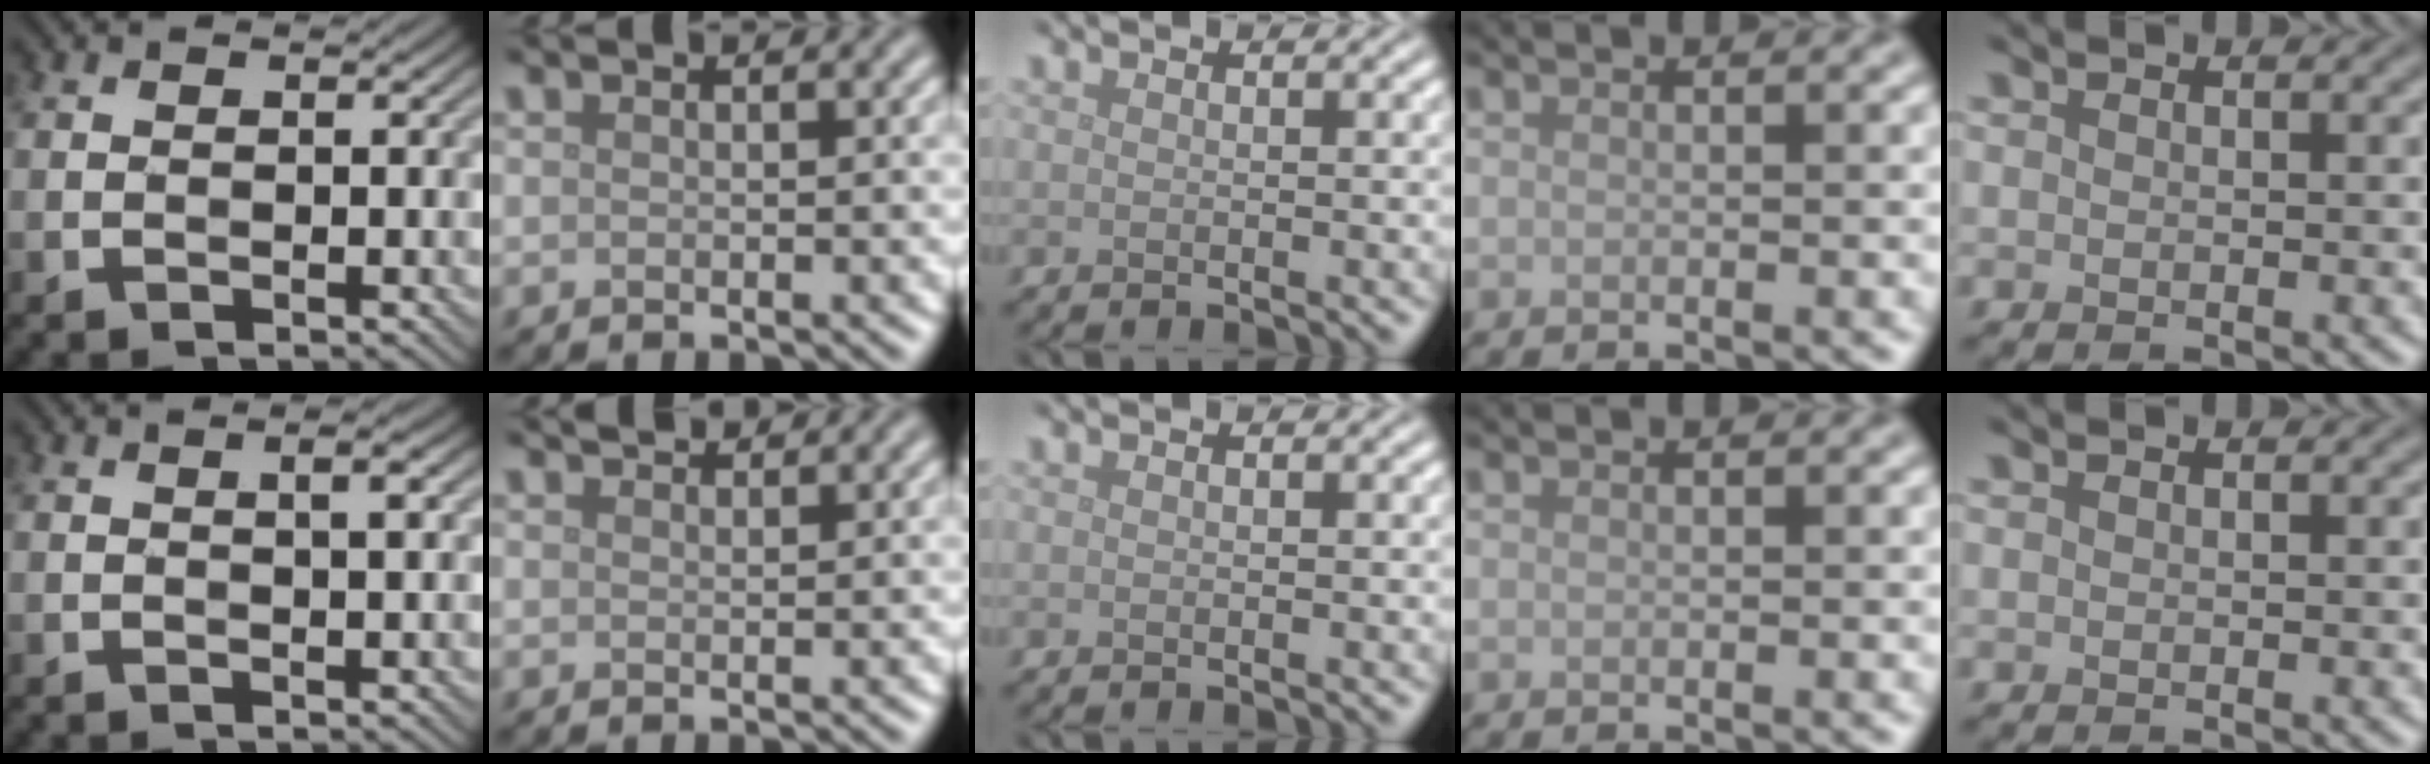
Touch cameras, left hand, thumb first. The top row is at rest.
{"thumb": {"total": 1.9, "force": [0.5, 0.2, 1.8], "torque": [-0.026, 0.003, 0.008]}, "index": {"total": 1.5, "force": [1.4, 0.3, 0.3], "torque": [-0.010, 0.001, 0.022]}}